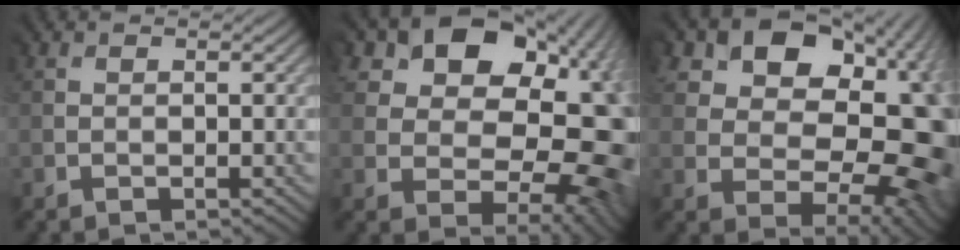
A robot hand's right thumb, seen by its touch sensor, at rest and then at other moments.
{"total": 17.5, "force": [5.2, 12.4, 11.2], "torque": [-0.134, 0.000, 0.108]}
{"total": 16.4, "force": [5.1, 11.5, 10.5], "torque": [-0.131, 0.003, 0.102]}